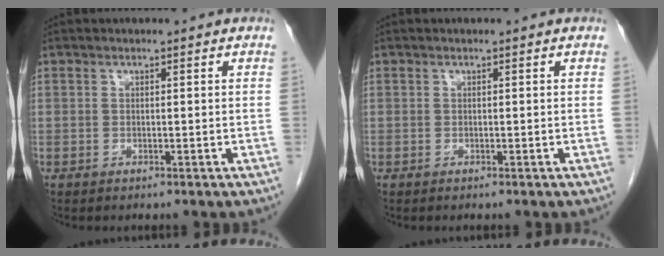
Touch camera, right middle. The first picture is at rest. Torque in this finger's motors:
{"motor_torque": [0.28, -0.10, 0.04, 0.00]}